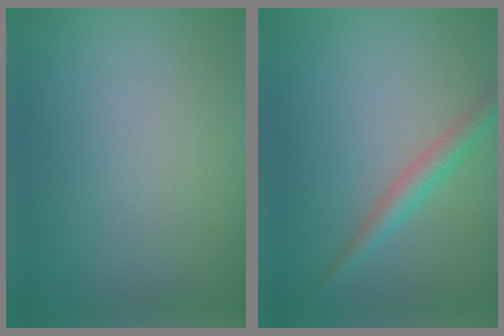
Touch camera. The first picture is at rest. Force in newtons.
{"total": 2.5, "press": 2.5, "slide": 0.0}